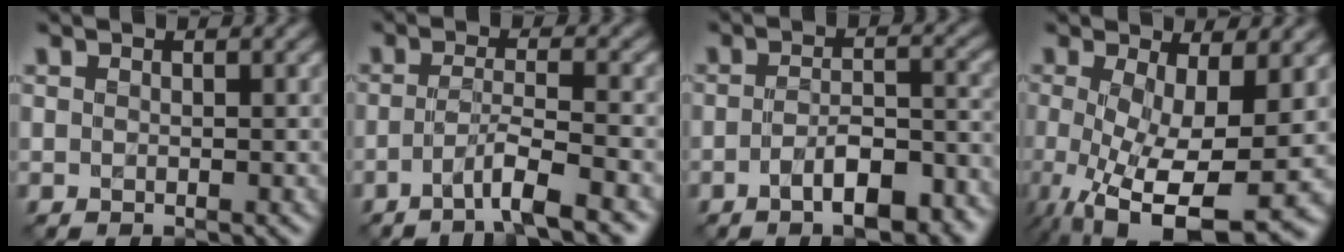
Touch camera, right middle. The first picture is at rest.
{"total": 4.0, "force": [-2.2, 0.3, 3.4], "torque": [-0.055, 0.004, -0.051]}
{"total": 6.1, "force": [-3.5, 1.9, 4.6], "torque": [-0.072, 0.006, -0.052]}
{"total": 10.6, "force": [-3.2, 3.5, 9.5], "torque": [-0.166, -0.030, -0.043]}